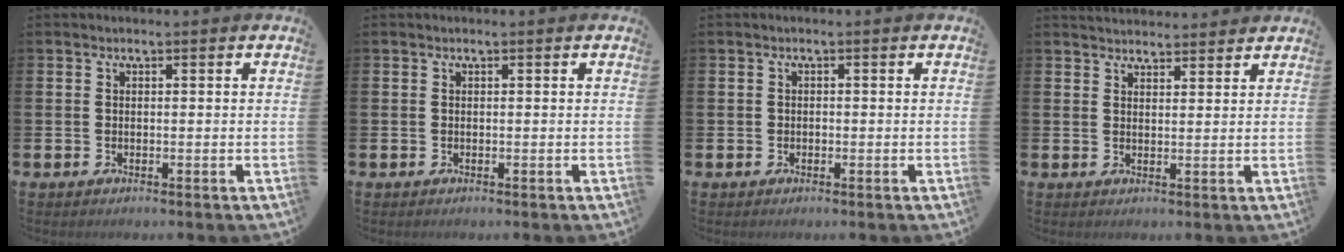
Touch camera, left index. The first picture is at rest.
{"total": 0.0}
{"total": 0.7, "force": [-0.2, 0.6, 0.2], "torque": [0.002, 0.002, -0.007]}
{"total": 2.8, "force": [2.8, 0.6, -0.1], "torque": [0.008, -0.016, 0.049]}